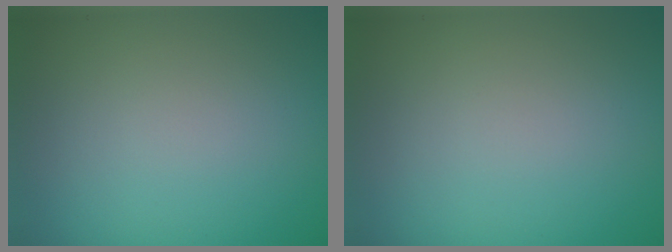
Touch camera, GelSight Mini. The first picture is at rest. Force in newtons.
{"total": 0.0}